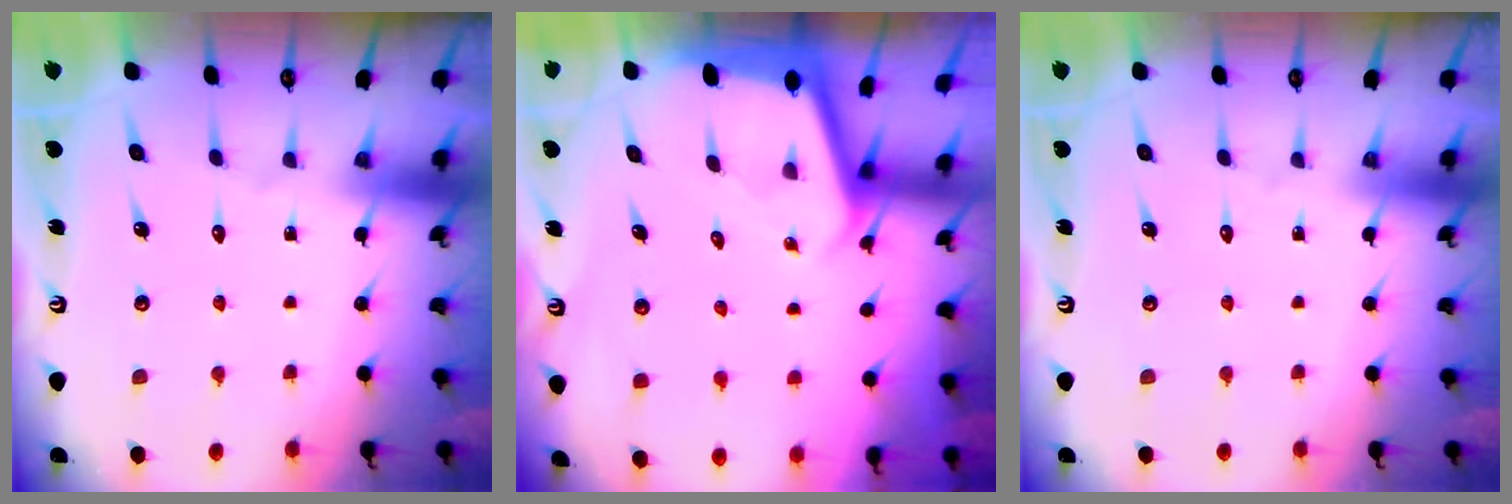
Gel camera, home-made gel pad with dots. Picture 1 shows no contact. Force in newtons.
{"total": 1.7, "press": 1.7, "slide": 0.0}
{"total": 0.0}